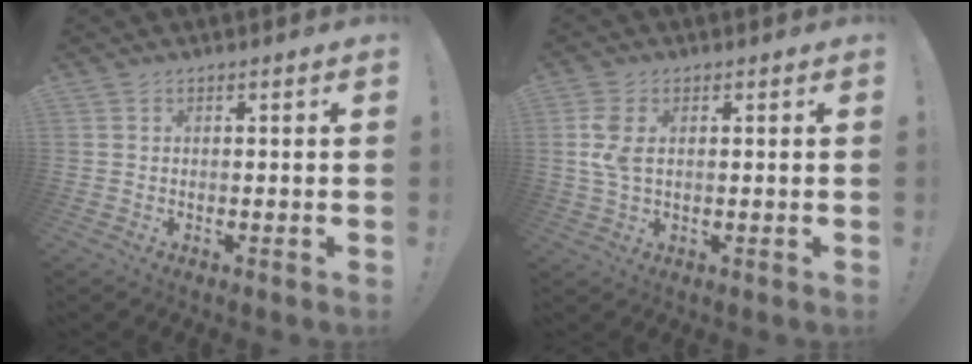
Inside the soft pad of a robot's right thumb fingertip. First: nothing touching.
{"total": 5.6, "force": [1.1, 3.5, 4.2], "torque": [-0.097, 0.001, 0.018]}